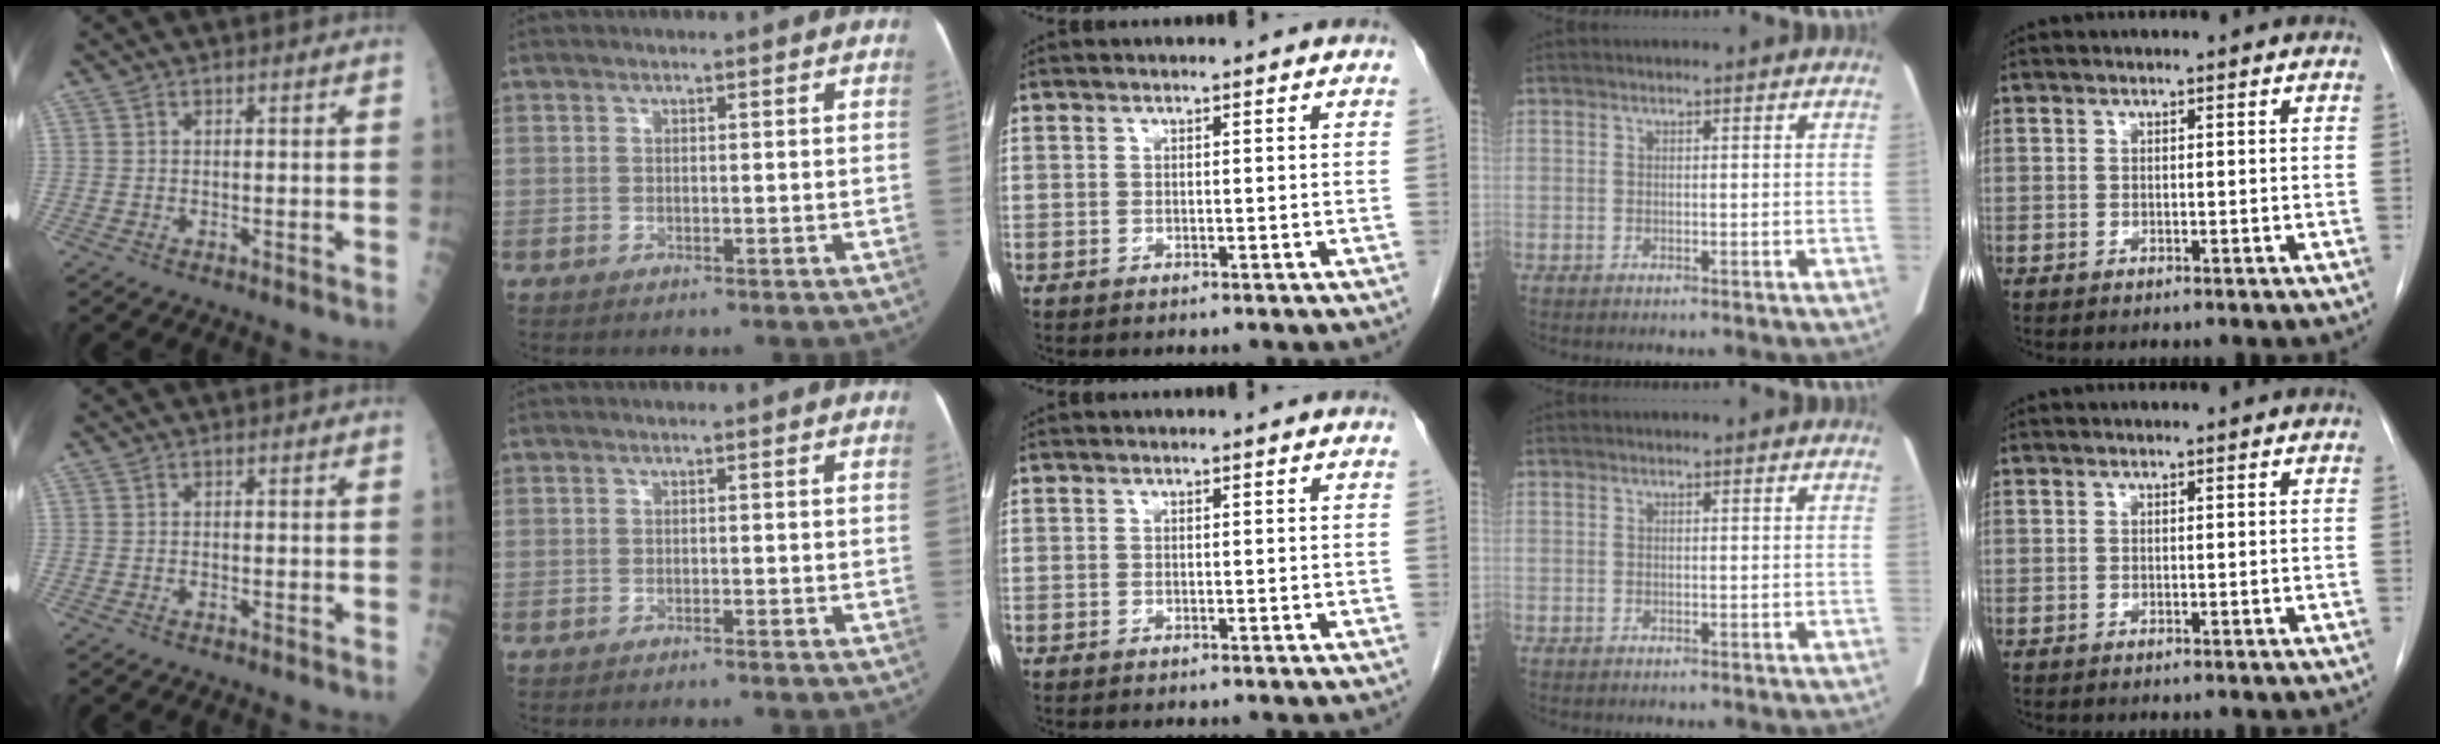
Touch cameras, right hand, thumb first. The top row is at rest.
{"index": {"total": 0.6, "force": [-0.5, 0.0, 0.2], "torque": [-0.009, 0.000, -0.010]}}